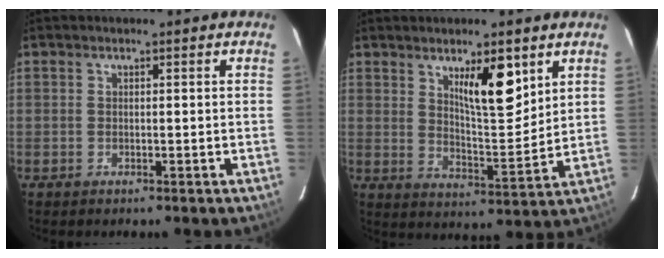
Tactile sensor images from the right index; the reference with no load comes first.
{"total": 9.0, "force": [4.8, 2.1, 7.4], "torque": [-0.122, -0.011, 0.083]}